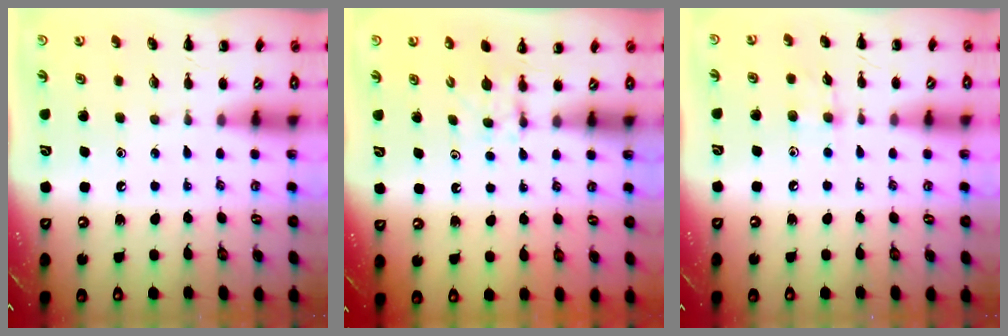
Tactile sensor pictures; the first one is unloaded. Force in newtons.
{"total": 3.5, "press": 3.2, "slide": 1.4}
{"total": 3.2, "press": 3.0, "slide": 1.1}